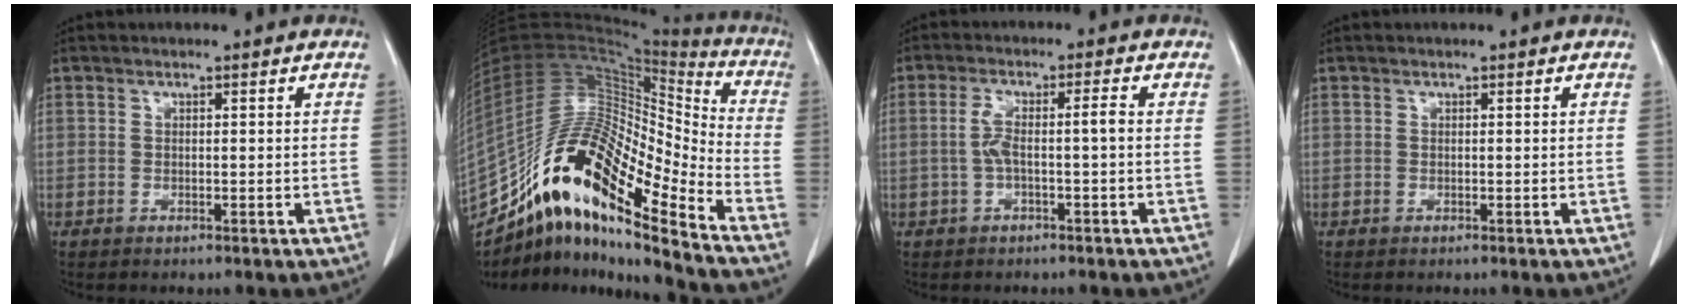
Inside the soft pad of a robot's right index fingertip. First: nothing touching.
{"total": 23.0, "force": [-15.3, 4.3, 16.6], "torque": [-0.340, 0.015, -0.279]}
{"total": 4.1, "force": [-0.6, 0.3, 4.1], "torque": [-0.087, 0.020, -0.007]}
{"total": 0.0}